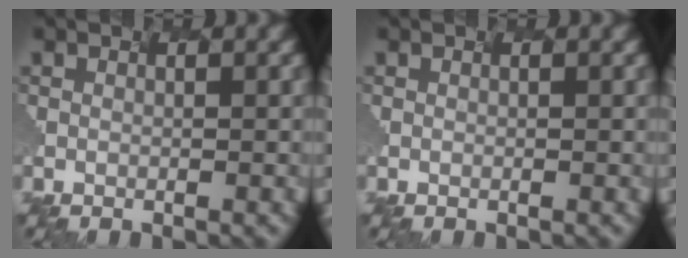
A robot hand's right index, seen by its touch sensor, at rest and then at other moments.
{"total": 0.0}